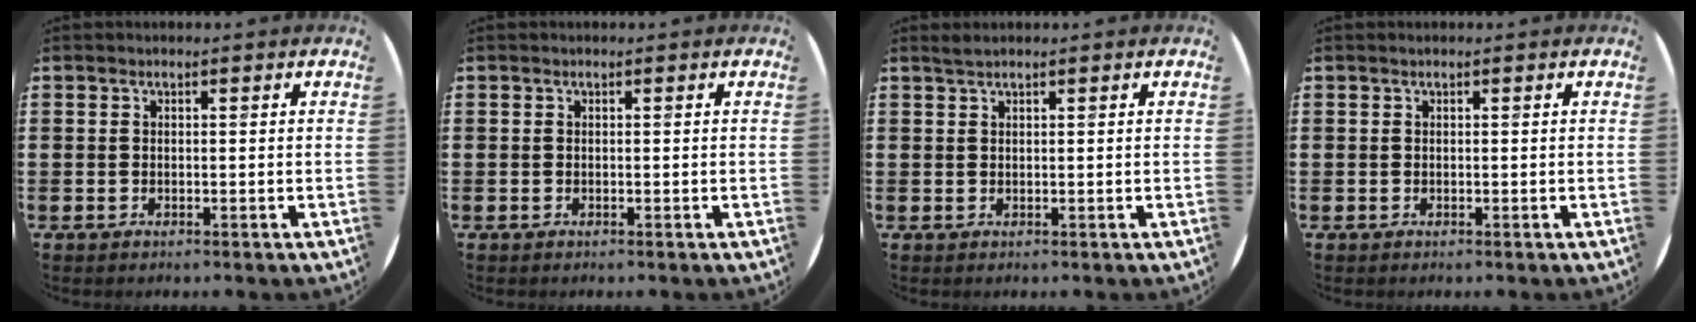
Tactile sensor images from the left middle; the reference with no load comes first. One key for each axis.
{"total": 0.0}
{"total": 0.8, "fx": 0.8, "fy": -0.1, "fz": 0.2, "tx": -0.004, "ty": 0.000, "tz": 0.015}
{"total": 0.0}